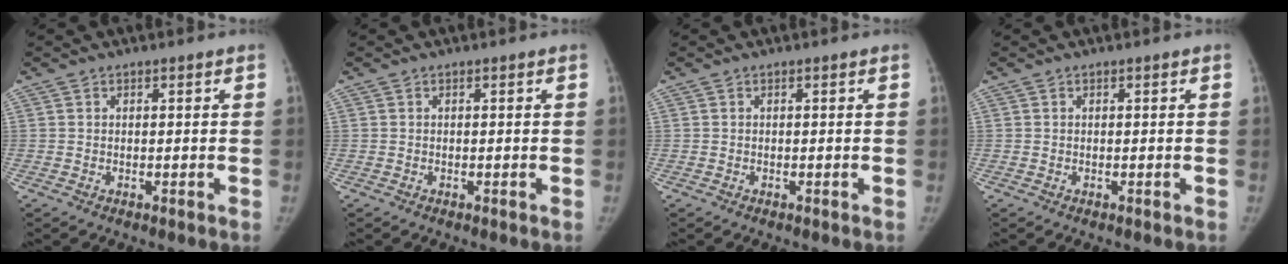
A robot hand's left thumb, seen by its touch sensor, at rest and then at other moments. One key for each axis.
{"total": 0.0}
{"total": 0.0}
{"total": 0.0}